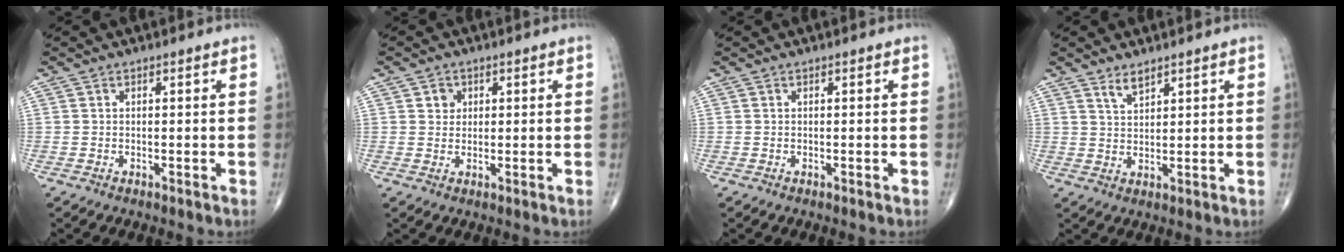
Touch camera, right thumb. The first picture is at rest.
{"total": 2.4, "force": [0.9, 2.1, 0.8], "torque": [0.001, -0.003, 0.011]}
{"total": 0.0}
{"total": 3.0, "force": [2.4, 1.0, 1.5], "torque": [-0.024, -0.018, 0.049]}